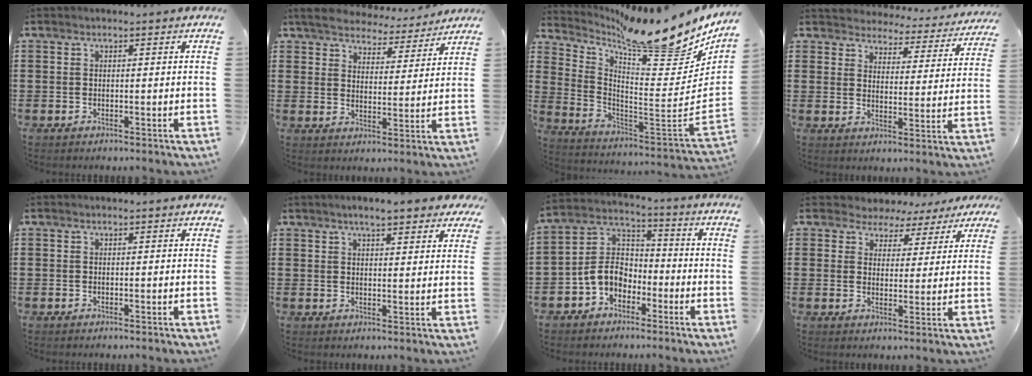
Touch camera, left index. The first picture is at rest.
{"total": 5.4, "force": [5.3, 0.6, 0.8], "torque": [-0.043, -0.034, 0.092]}
{"total": 14.1, "force": [11.1, 2.8, 8.2], "torque": [-0.136, -0.090, 0.177]}
{"total": 3.7, "force": [3.7, 0.3, -0.3], "torque": [-0.020, -0.032, 0.060]}
{"total": 0.0}
{"total": 4.6, "force": [3.8, 0.6, 2.5], "torque": [-0.059, 0.000, 0.068]}
{"total": 6.3, "force": [-3.0, 4.6, 3.0], "torque": [-0.084, 0.005, -0.066]}
{"total": 3.8, "force": [3.2, 2.2, 0.1], "torque": [-0.026, -0.006, 0.056]}